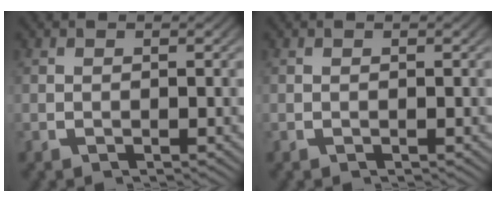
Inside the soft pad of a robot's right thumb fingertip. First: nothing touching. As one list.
[{"total": 0.0}]